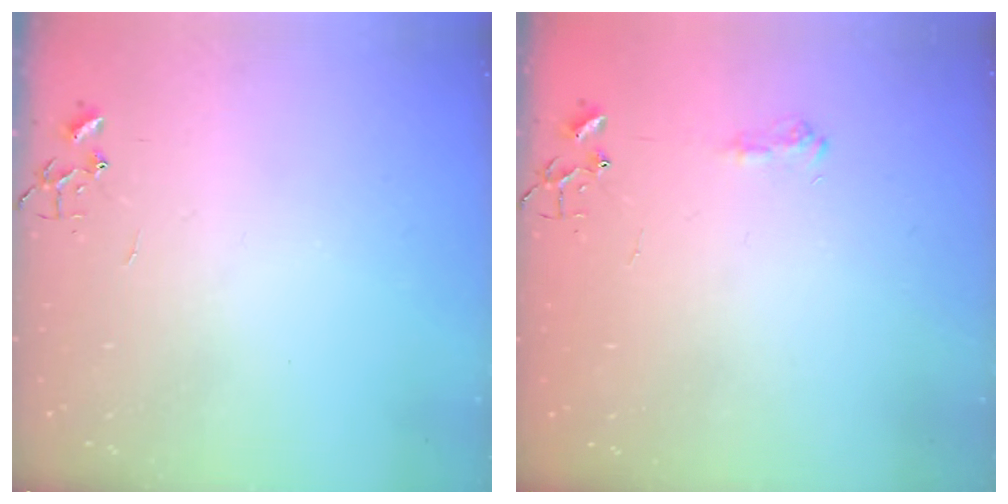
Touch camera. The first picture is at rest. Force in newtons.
{"total": 6.9, "press": 6.9, "slide": 1.0}